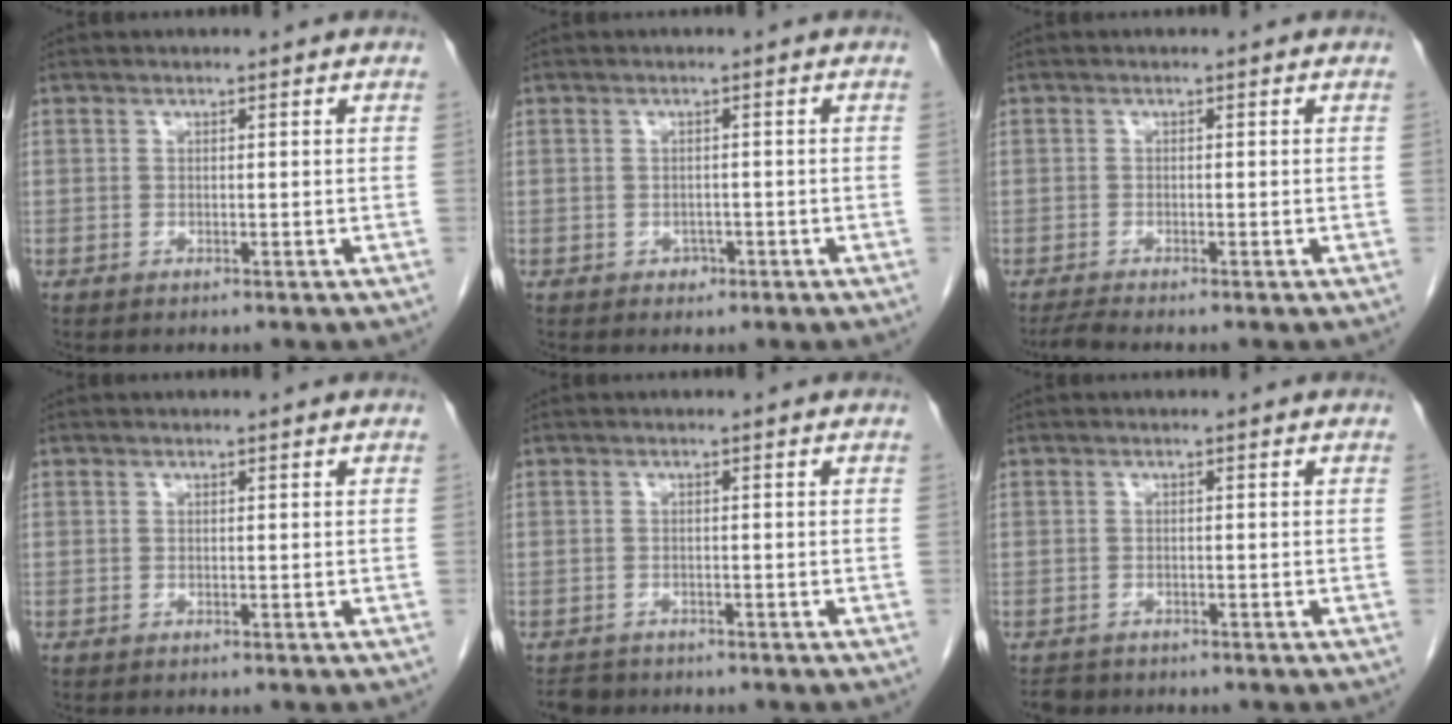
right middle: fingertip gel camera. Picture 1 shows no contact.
{"total": 1.3, "force": [-0.7, 1.0, 0.4], "torque": [-0.006, 0.004, -0.007]}
{"total": 1.7, "force": [-1.5, -0.4, 0.7], "torque": [-0.023, -0.006, -0.031]}
{"total": 0.0}
{"total": 2.7, "force": [-2.3, 1.4, 0.1], "torque": [-0.008, -0.001, -0.036]}
{"total": 2.2, "force": [-1.9, 1.1, 0.1], "torque": [-0.009, -0.001, -0.029]}